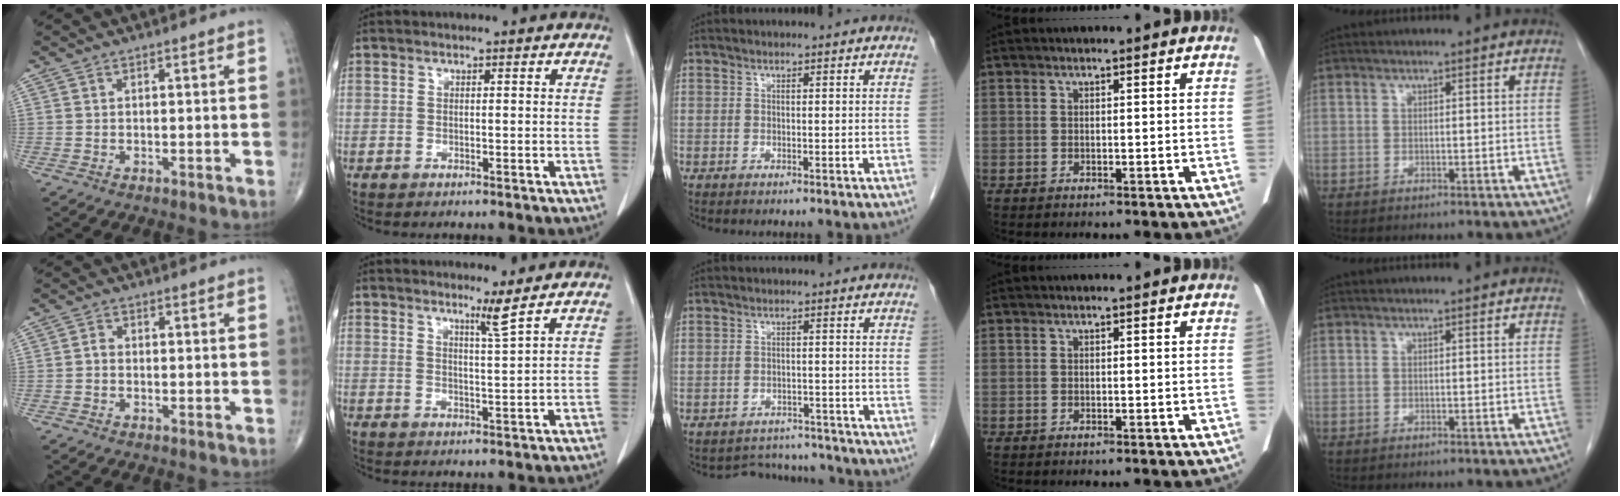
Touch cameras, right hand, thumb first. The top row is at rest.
{"thumb": {"total": 1.3, "force": [-0.3, 1.0, 0.7], "torque": [-0.007, 0.003, -0.010]}, "index": {"total": 2.7, "force": [2.0, -1.2, 1.4], "torque": [-0.032, -0.018, 0.039]}, "middle": {"total": 5.8, "force": [-5.5, 1.7, -1.0], "torque": [0.015, 0.020, -0.072]}}